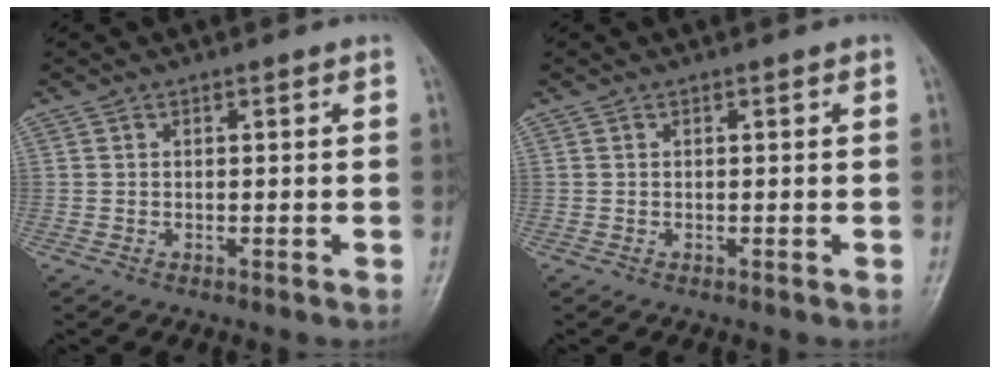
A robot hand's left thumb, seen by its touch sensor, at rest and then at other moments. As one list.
[{"total": 0.0}]